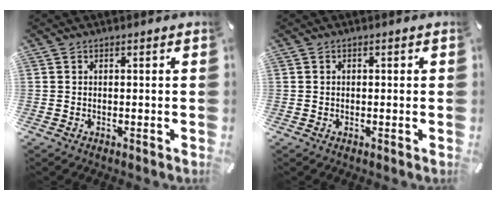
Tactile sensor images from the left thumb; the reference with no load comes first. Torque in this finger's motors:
{"motor_torque": [-0.04, -0.31, 0.06, 0.04, -0.01]}